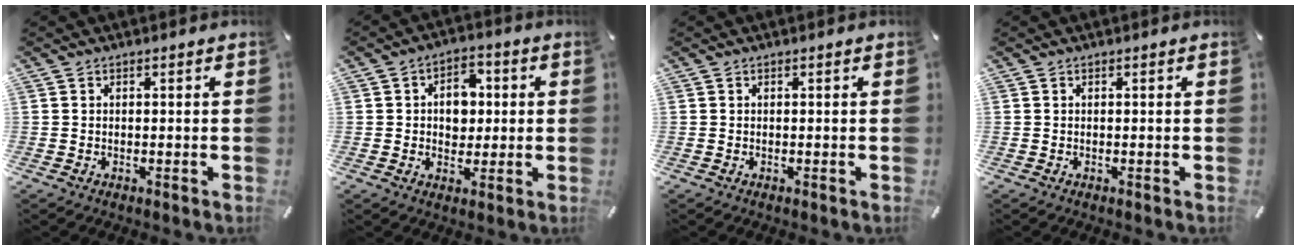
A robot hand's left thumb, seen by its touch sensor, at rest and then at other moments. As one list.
[{"total": 7.5, "force": [0.5, 5.9, 4.6], "torque": [-0.055, 0.001, 0.003]}, {"total": 0.0}, {"total": 0.0}]